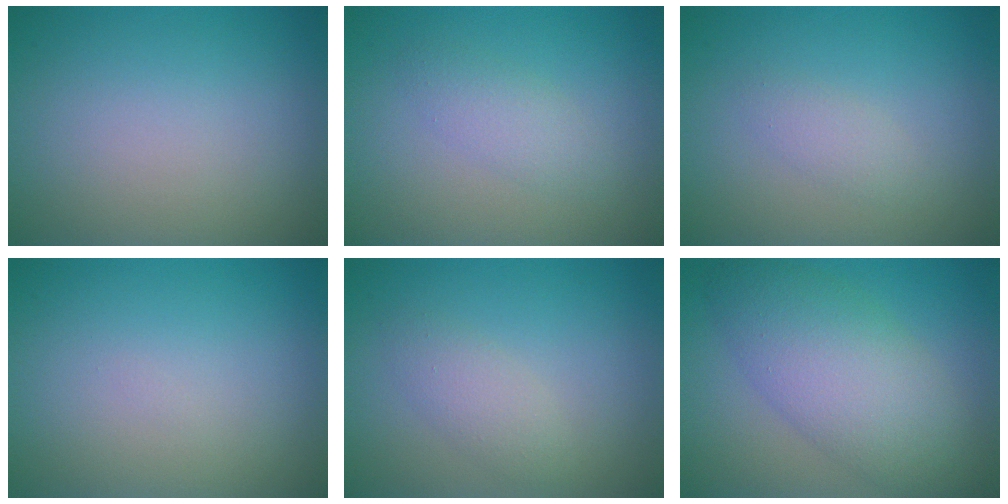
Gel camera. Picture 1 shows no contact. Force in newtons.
{"total": 3.2, "press": 3.2, "slide": 0.2}
{"total": 1.4, "press": 1.4, "slide": 0.0}
{"total": 0.0}
{"total": 2.0, "press": 2.0, "slide": 0.2}
{"total": 7.4, "press": 7.4, "slide": 0.1}